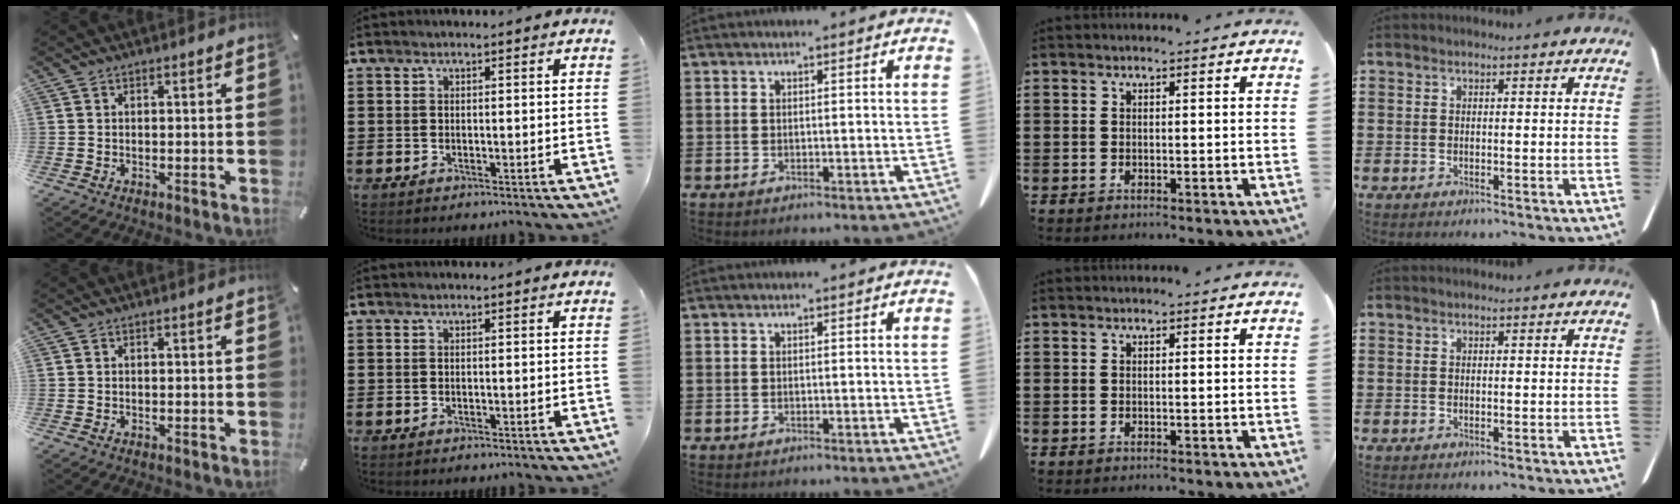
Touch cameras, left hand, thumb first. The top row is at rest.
{}